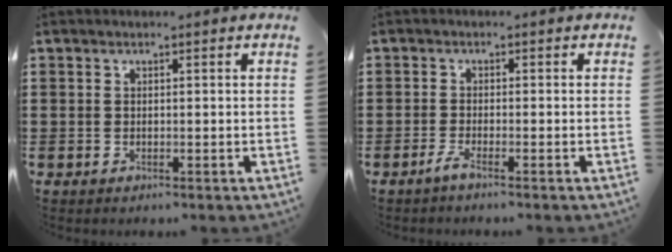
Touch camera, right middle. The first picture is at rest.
{"total": 1.8, "force": [-1.1, 0.0, 1.4], "torque": [-0.031, -0.006, -0.023]}